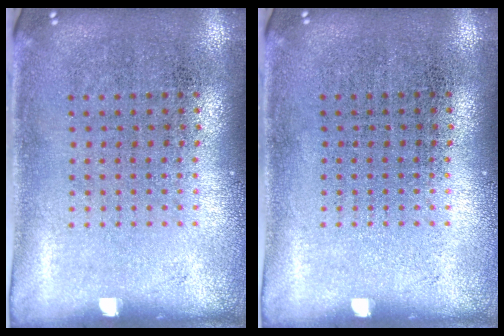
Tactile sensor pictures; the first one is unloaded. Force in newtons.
{"total": 0.0}